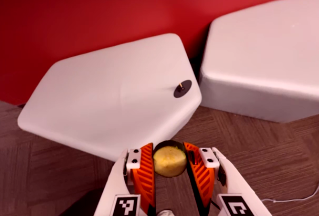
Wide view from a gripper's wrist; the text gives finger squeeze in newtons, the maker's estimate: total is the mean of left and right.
{"total": 12.2, "left": 12.9, "right": 11.5}